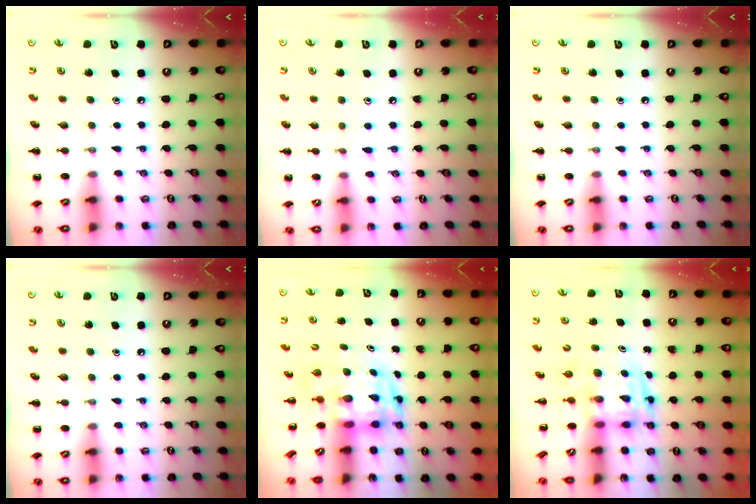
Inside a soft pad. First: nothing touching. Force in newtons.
{"total": 5.5, "press": 5.1, "slide": 2.2}
{"total": 0.0}
{"total": 0.0}
{"total": 3.1, "press": 3.1, "slide": 0.6}
{"total": 3.7, "press": 3.7, "slide": 0.7}